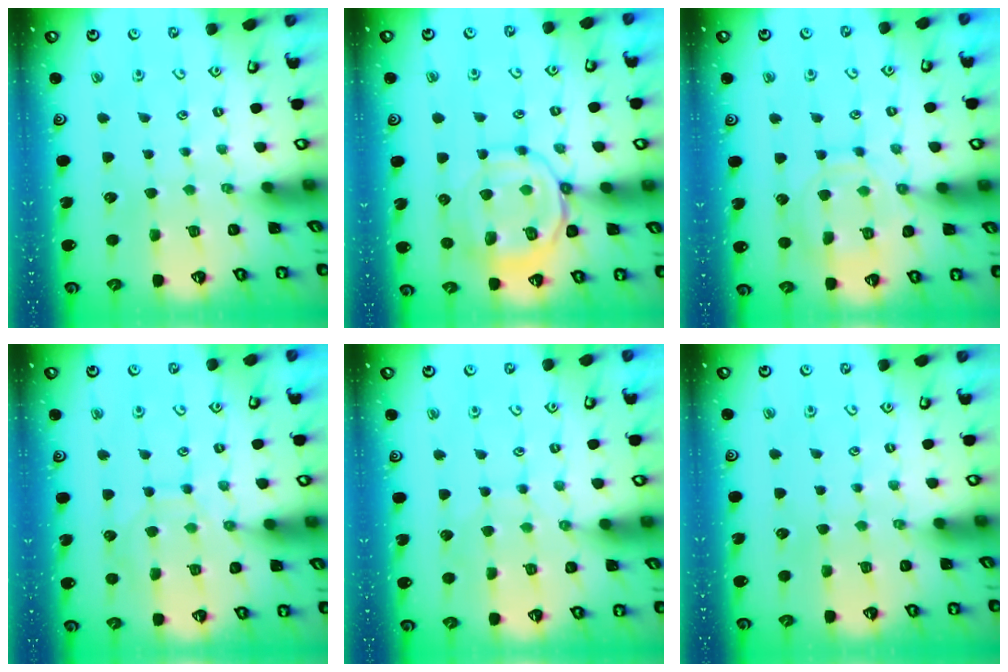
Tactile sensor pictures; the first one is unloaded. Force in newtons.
{"total": 11.6, "press": 11.5, "slide": 1.1}
{"total": 12.1, "press": 12.0, "slide": 0.9}
{"total": 8.1, "press": 8.1, "slide": 0.5}
{"total": 3.0, "press": 3.0, "slide": 0.3}
{"total": 0.0}